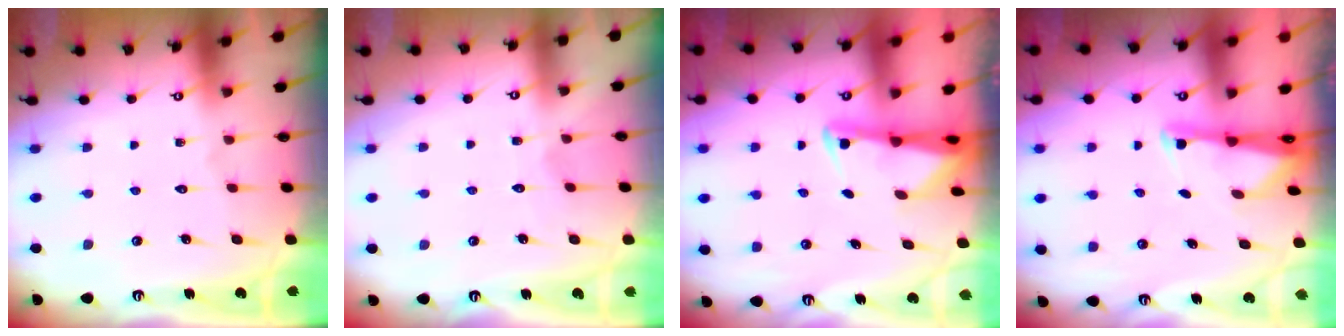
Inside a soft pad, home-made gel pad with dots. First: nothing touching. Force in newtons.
{"total": 2.8, "press": 2.8, "slide": 0.3}
{"total": 2.4, "press": 2.3, "slide": 0.4}
{"total": 2.0, "press": 2.0, "slide": 0.4}